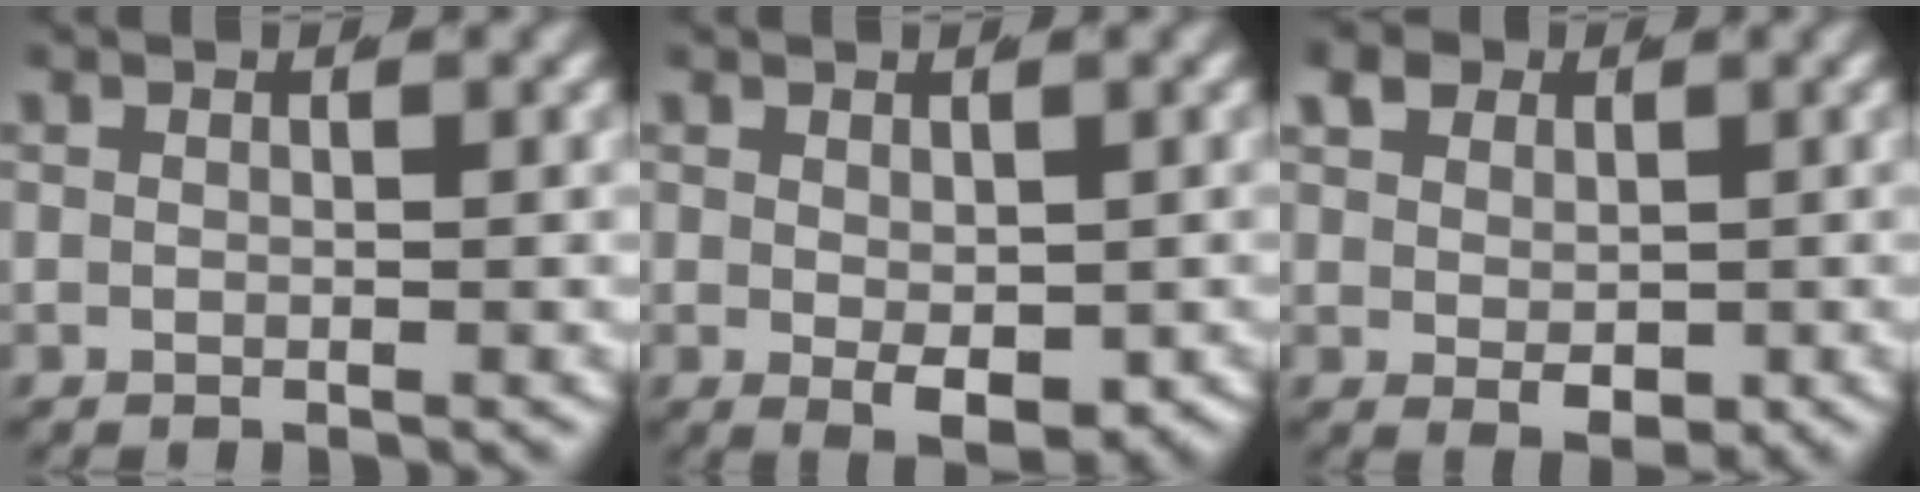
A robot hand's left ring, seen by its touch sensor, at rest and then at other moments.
{"total": 3.5, "force": [-1.3, 1.3, 3.0], "torque": [-0.047, -0.029, 0.000]}
{"total": 3.4, "force": [0.6, 2.3, 2.4], "torque": [-0.044, -0.019, 0.024]}